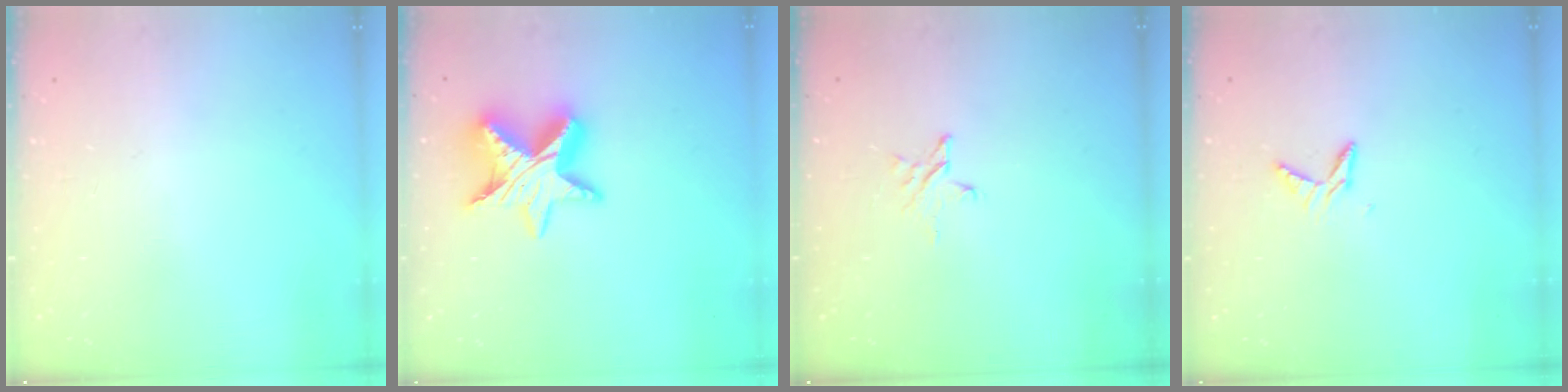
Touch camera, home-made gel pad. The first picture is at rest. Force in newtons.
{"total": 12.1, "press": 12.1, "slide": 0.9}
{"total": 3.3, "press": 3.3, "slide": 0.4}
{"total": 6.2, "press": 6.1, "slide": 0.4}